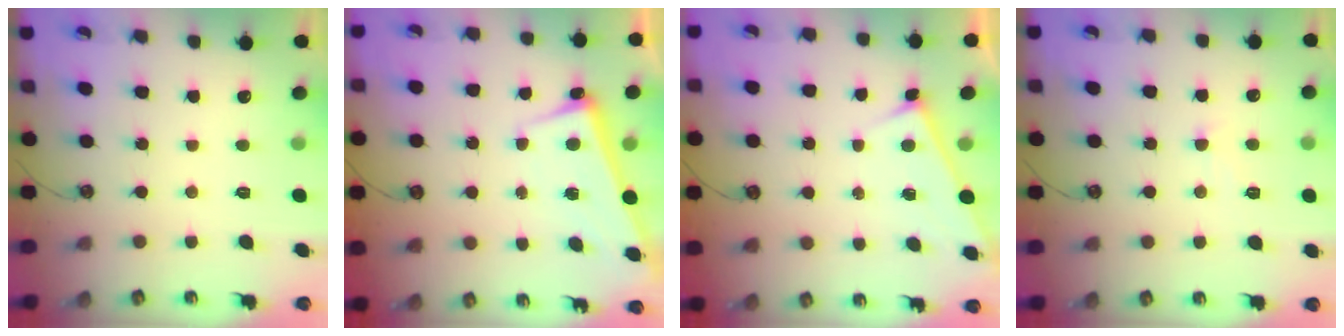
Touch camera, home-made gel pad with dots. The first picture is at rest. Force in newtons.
{"total": 2.5, "press": 2.3, "slide": 1.0}
{"total": 3.5, "press": 3.5, "slide": 0.2}
{"total": 0.8, "press": 0.5, "slide": 0.6}